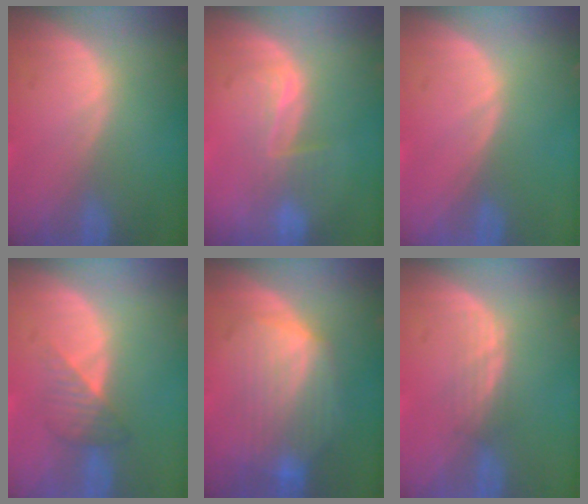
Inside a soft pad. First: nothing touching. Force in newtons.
{"total": 3.5, "press": 3.2, "slide": 1.5}
{"total": 0.0}
{"total": 3.4, "press": 3.2, "slide": 1.1}
{"total": 7.5, "press": 7.3, "slide": 1.7}
{"total": 2.1, "press": 2.1, "slide": 0.2}